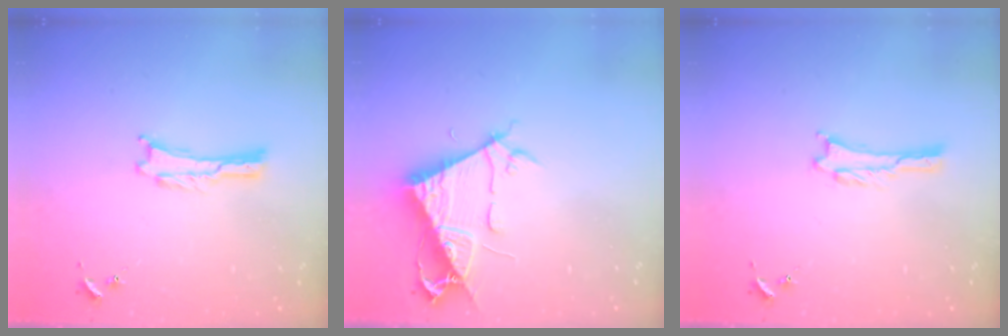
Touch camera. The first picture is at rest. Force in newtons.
{"total": 7.7, "press": 7.6, "slide": 1.1}
{"total": 1.0, "press": 1.0, "slide": 0.1}